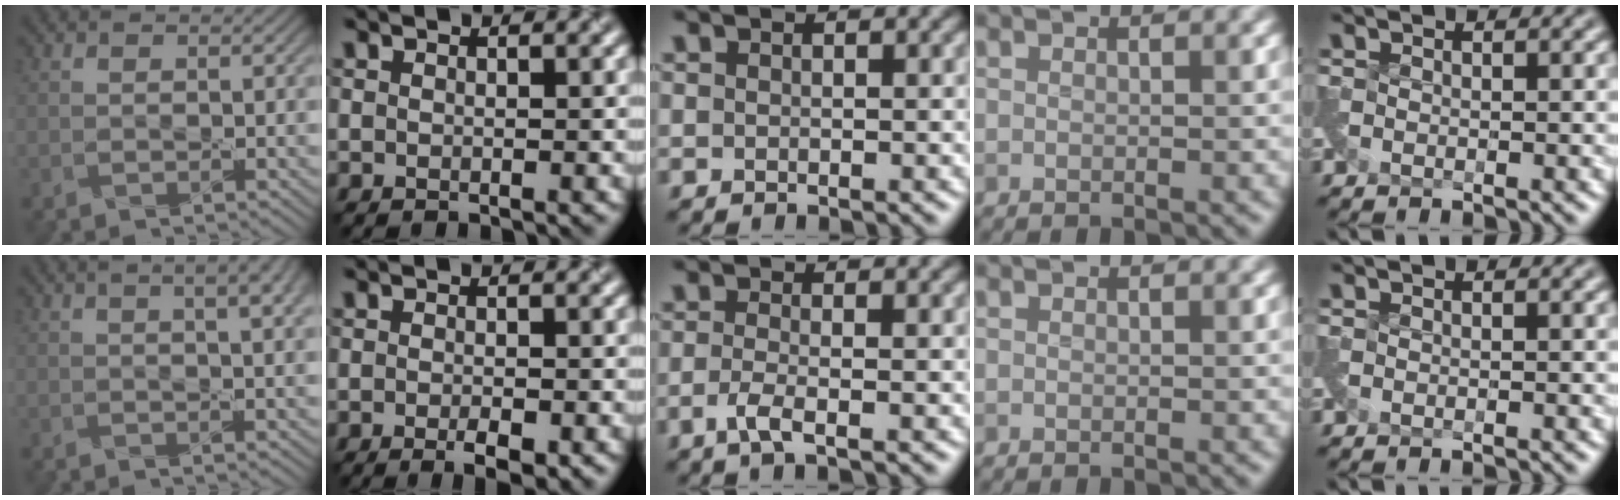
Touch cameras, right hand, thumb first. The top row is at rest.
{"thumb": {"total": 6.6, "force": [2.8, 2.1, 5.6], "torque": [-0.061, 0.017, 0.021]}, "index": {"total": 2.5, "force": [-1.1, 0.6, 2.2], "torque": [-0.034, -0.005, -0.016]}, "middle": {"total": 2.1, "force": [-0.9, 0.6, 1.8], "torque": [-0.039, -0.005, -0.025]}, "little": {"total": 0.9, "force": [-0.9, -0.1, 0.2], "torque": [-0.003, -0.015, -0.019]}}